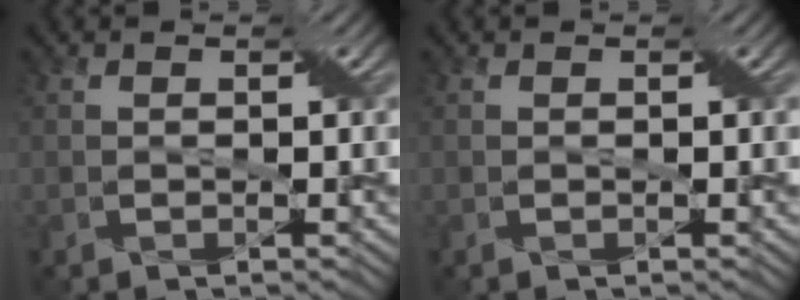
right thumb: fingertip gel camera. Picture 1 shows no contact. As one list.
[{"total": 0.0}]